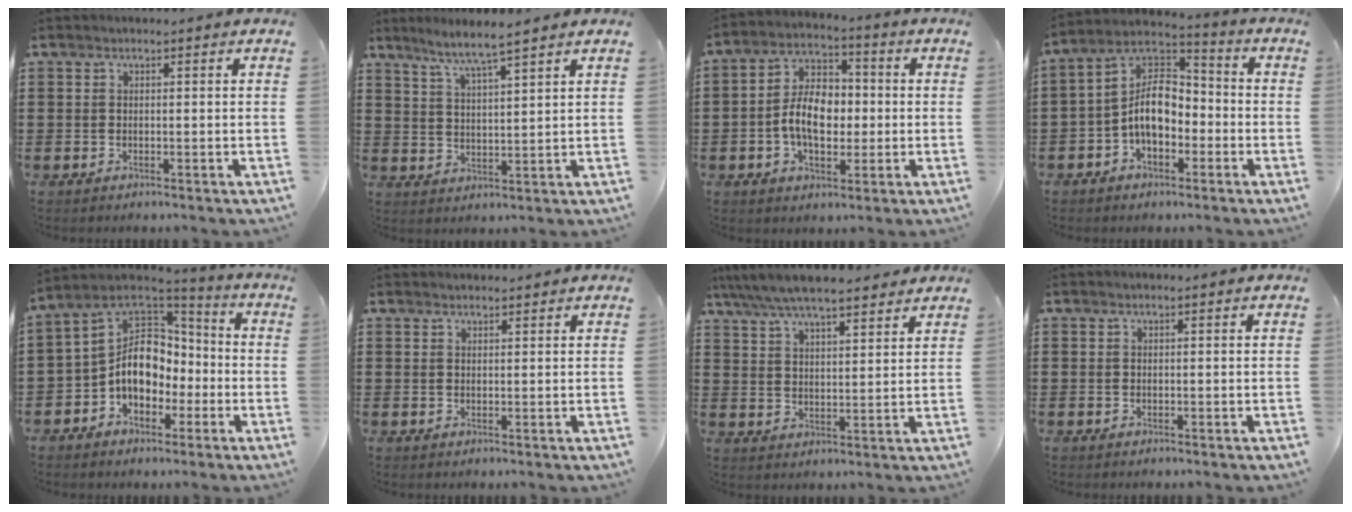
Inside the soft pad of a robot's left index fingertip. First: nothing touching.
{"total": 4.3, "force": [3.7, -0.8, 2.0], "torque": [-0.054, -0.017, 0.061]}
{"total": 8.5, "force": [-1.0, 5.4, 6.5], "torque": [-0.135, 0.008, -0.025]}
{"total": 8.7, "force": [-2.7, 5.1, 6.5], "torque": [-0.155, 0.008, -0.060]}
{"total": 10.4, "force": [-2.1, 8.1, 6.3], "torque": [-0.146, 0.012, -0.046]}
{"total": 1.2, "force": [1.2, 0.2, 0.0], "torque": [-0.003, 0.000, 0.024]}
{"total": 6.3, "force": [5.7, 0.9, 2.4], "torque": [-0.068, -0.018, 0.102]}
{"total": 0.0}